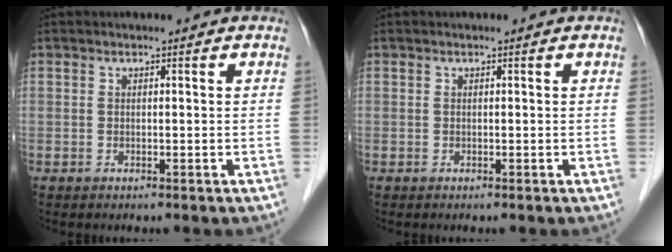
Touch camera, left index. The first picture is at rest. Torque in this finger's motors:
{"motor_torque": [-0.01, 0.00, 0.00, 0.00]}